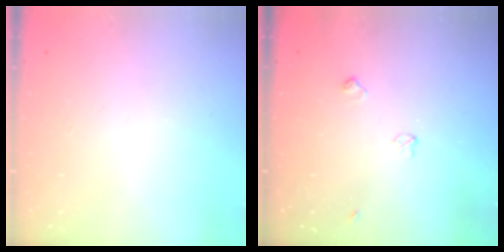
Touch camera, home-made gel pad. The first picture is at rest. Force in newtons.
{"total": 4.6, "press": 4.6, "slide": 0.7}